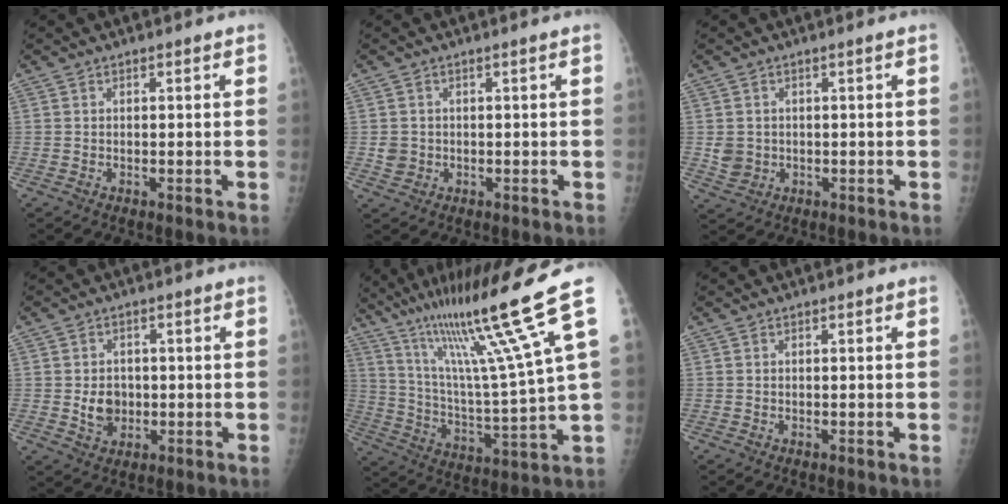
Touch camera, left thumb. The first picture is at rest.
{"total": 2.2, "force": [-0.1, 1.9, 1.0], "torque": [-0.014, 0.007, 0.004]}
{"total": 3.1, "force": [0.1, 2.7, 1.5], "torque": [-0.021, 0.004, 0.012]}
{"total": 5.0, "force": [-0.3, 4.1, 2.9], "torque": [-0.029, 0.000, 0.000]}
{"total": 19.9, "force": [13.0, -1.3, 15.0], "torque": [-0.234, -0.066, 0.227]}
{"total": 0.0}